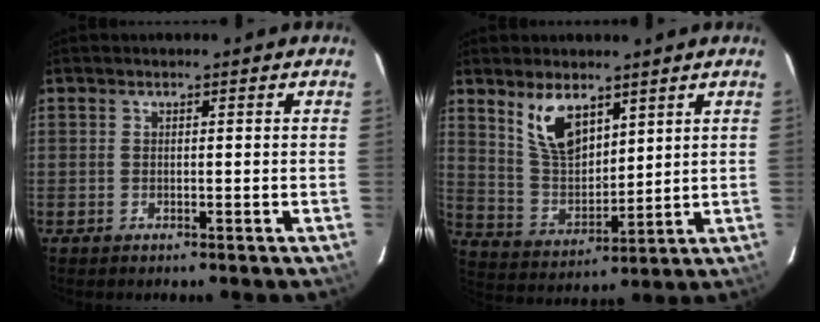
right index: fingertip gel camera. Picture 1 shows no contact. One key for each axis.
{"total": 9.8, "fx": 5.9, "fy": 4.6, "fz": 6.3, "tx": -0.117, "ty": 0.003, "tz": 0.128}